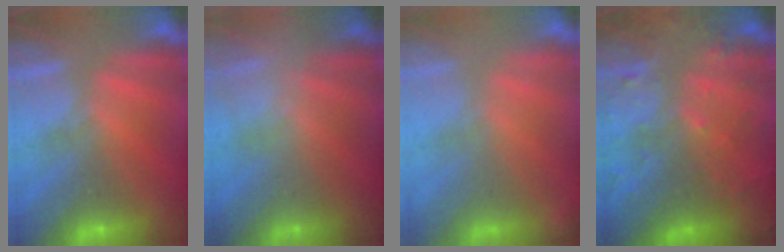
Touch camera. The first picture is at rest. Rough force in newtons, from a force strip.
{"total": 2.3}
{"total": 1.8}
{"total": 8.5}